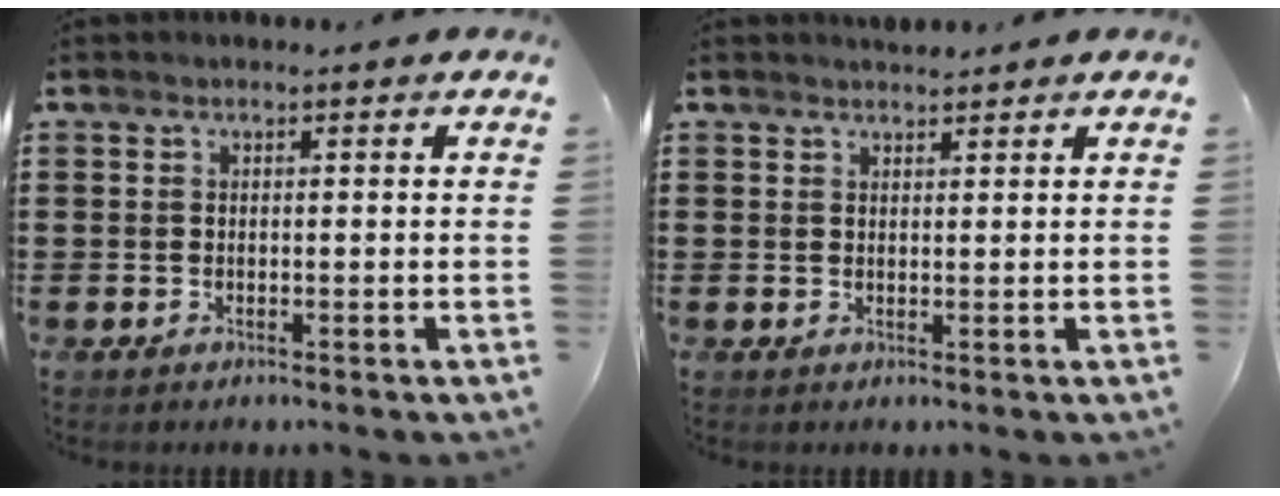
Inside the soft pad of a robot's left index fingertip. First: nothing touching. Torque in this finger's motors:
{"motor_torque": [0.25, -0.22, -0.06, 0.00]}